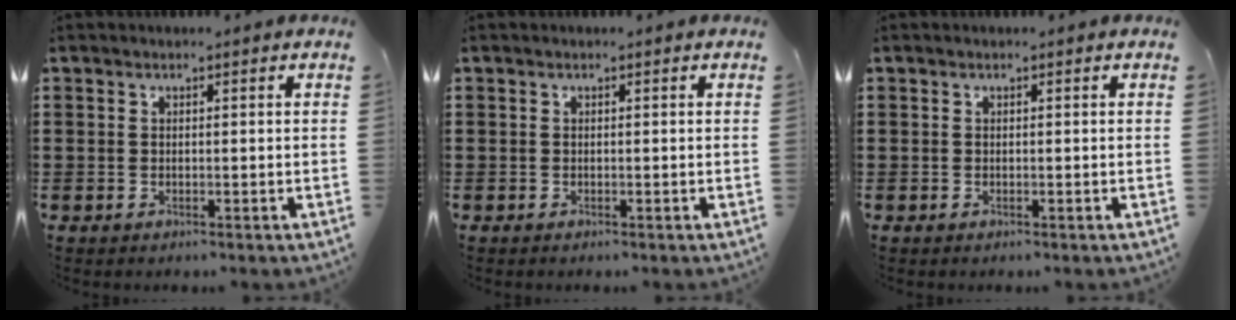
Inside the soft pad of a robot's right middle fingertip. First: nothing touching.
{"total": 0.0}
{"total": 0.0}